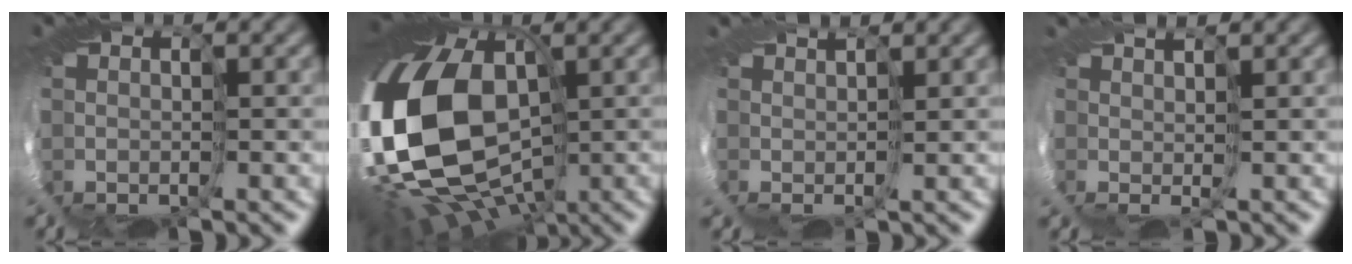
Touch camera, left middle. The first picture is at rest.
{"total": 16.6, "force": [-2.1, 10.1, 13.1], "torque": [-0.265, -0.039, -0.042]}
{"total": 3.3, "force": [2.4, -2.0, -1.2], "torque": [0.025, 0.023, 0.009]}
{"total": 3.6, "force": [1.2, -3.0, -1.5], "torque": [0.033, 0.006, -0.002]}